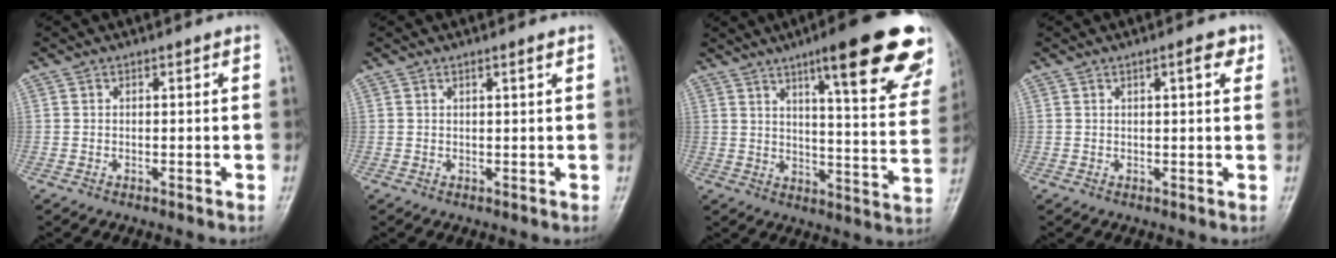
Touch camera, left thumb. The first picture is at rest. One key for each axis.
{"total": 1.2, "fx": 0.7, "fy": -0.1, "fz": 0.9, "tx": -0.017, "ty": -0.003, "tz": 0.012}
{"total": 24.4, "fx": 14.6, "fy": 5.0, "fz": 18.8, "tx": -0.219, "ty": -0.051, "tz": 0.191}
{"total": 3.3, "fx": 1.6, "fy": 0.9, "fz": 2.8, "tx": -0.033, "ty": -0.003, "tz": 0.020}